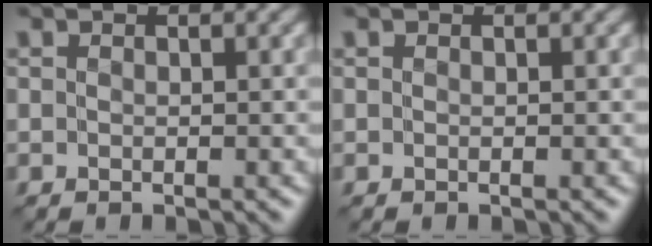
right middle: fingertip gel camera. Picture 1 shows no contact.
{"total": 0.0}